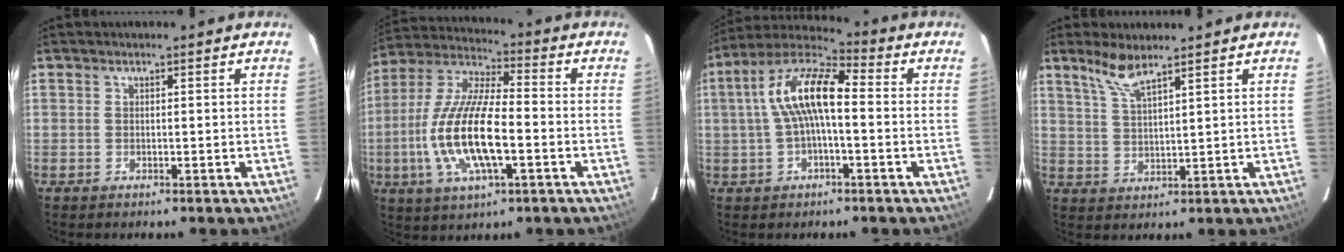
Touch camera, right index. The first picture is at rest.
{"total": 17.0, "force": [-4.1, 5.3, 15.6], "torque": [-0.323, -0.007, -0.080]}
{"total": 12.0, "force": [0.3, 4.2, 11.2], "torque": [-0.218, 0.026, -0.002]}
{"total": 5.3, "force": [4.1, 0.7, 3.2], "torque": [-0.068, 0.004, 0.089]}